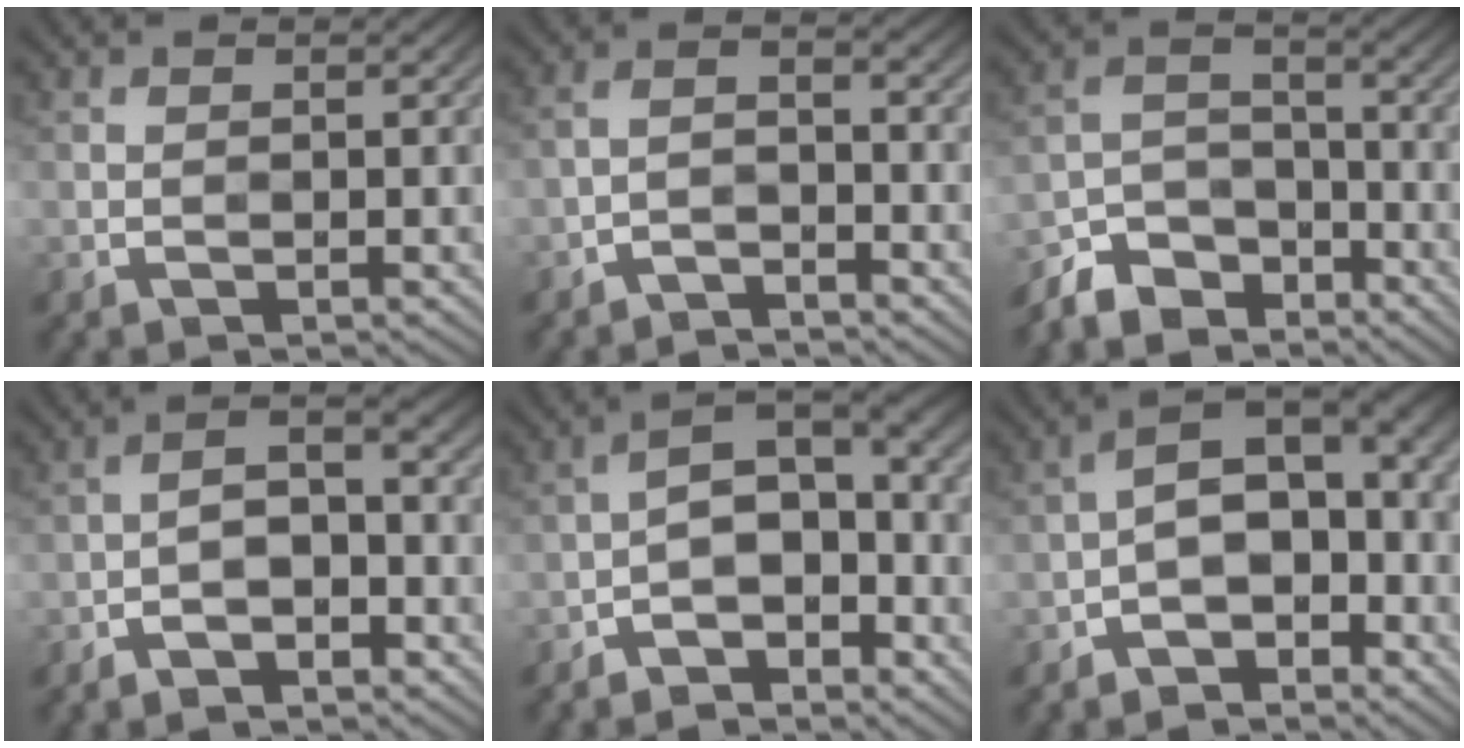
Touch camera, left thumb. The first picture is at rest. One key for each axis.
{"total": 3.2, "fx": -2.6, "fy": 0.6, "fz": 1.7, "tx": -0.036, "ty": 0.003, "tz": -0.060}
{"total": 8.0, "fx": -6.6, "fy": 3.7, "fz": 2.6, "tx": -0.060, "ty": -0.003, "tz": -0.136}
{"total": 5.5, "fx": -3.0, "fy": 2.1, "fz": 4.1, "tx": -0.066, "ty": 0.009, "tz": -0.054}
{"total": 7.1, "fx": -3.6, "fy": 3.2, "fz": 5.2, "tx": -0.084, "ty": 0.004, "tz": -0.069}
{"total": 8.2, "fx": -3.5, "fy": 4.4, "fz": 6.0, "tx": -0.092, "ty": 0.006, "tz": -0.068}